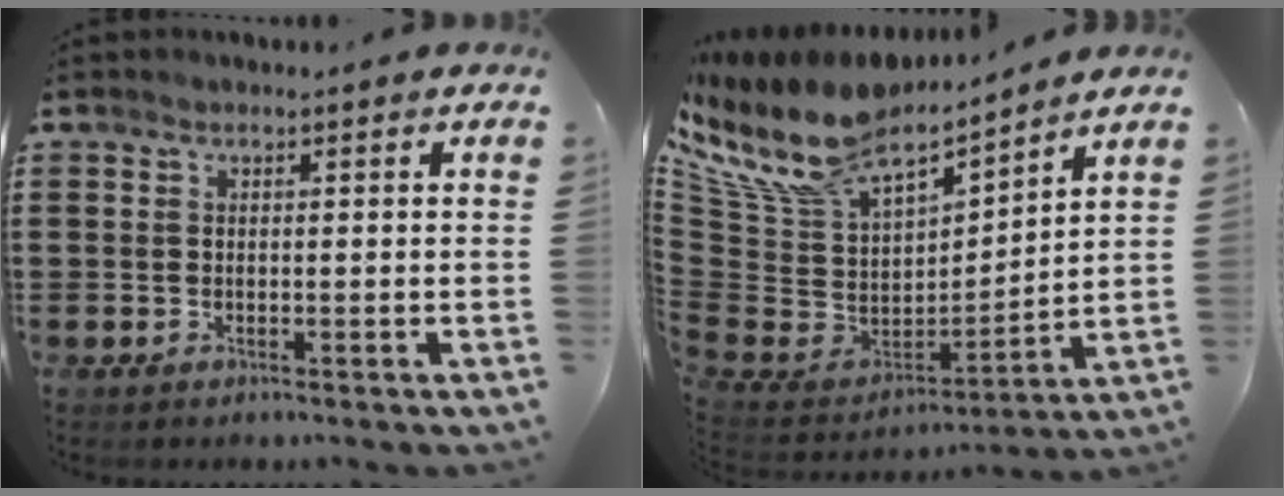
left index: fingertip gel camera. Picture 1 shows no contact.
{"total": 11.0, "force": [8.3, 4.6, 5.7], "torque": [-0.163, -0.065, 0.142]}